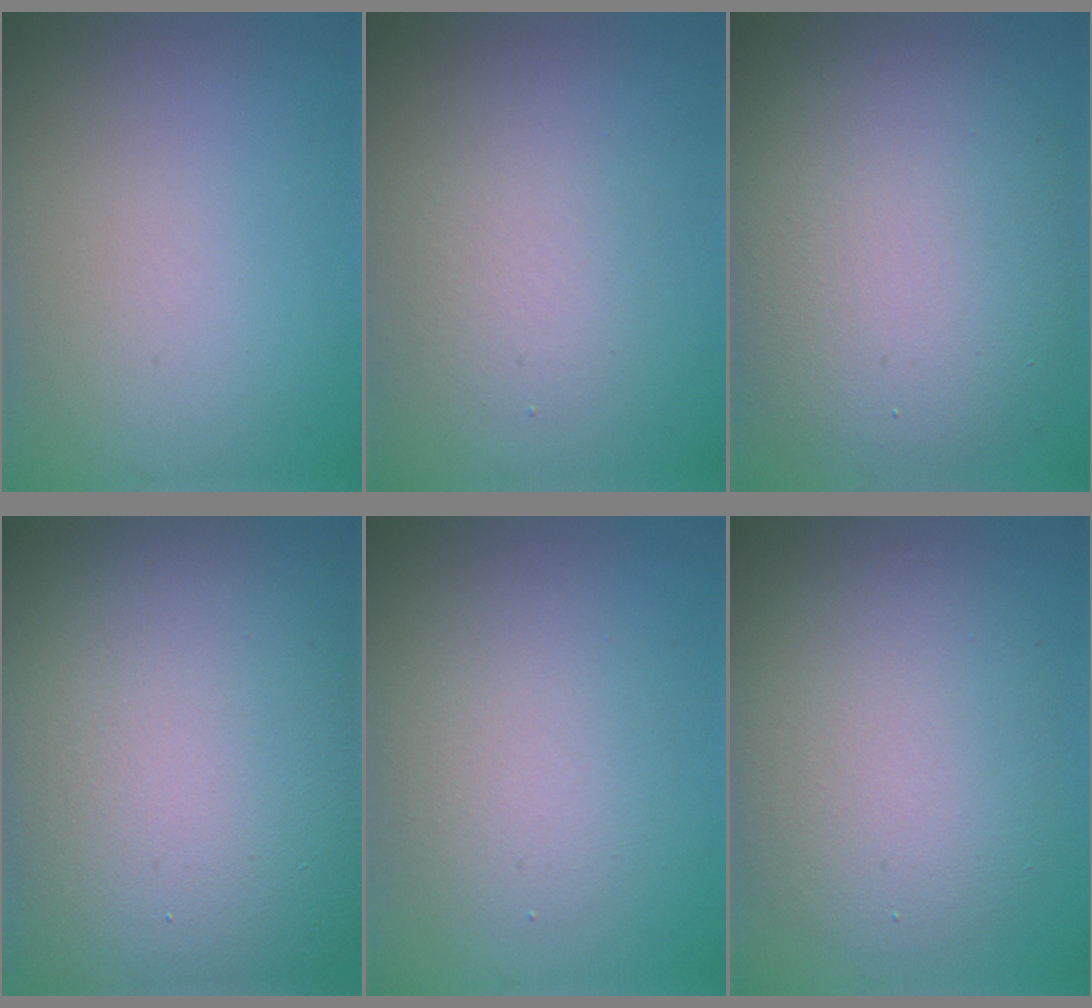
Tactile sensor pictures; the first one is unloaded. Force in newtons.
{"total": 2.5, "press": 2.5, "slide": 0.3}
{"total": 10.5, "press": 10.5, "slide": 0.4}
{"total": 20.4, "press": 20.4, "slide": 1.1}
{"total": 3.5, "press": 3.5, "slide": 0.3}
{"total": 6.1, "press": 6.1, "slide": 0.3}